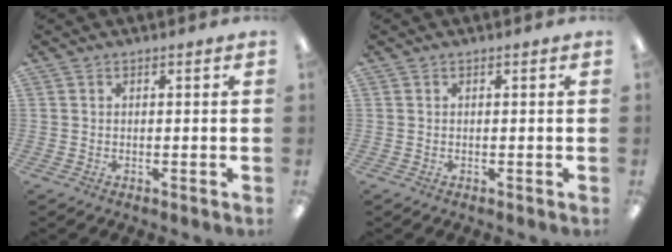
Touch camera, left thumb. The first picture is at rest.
{"total": 0.0}